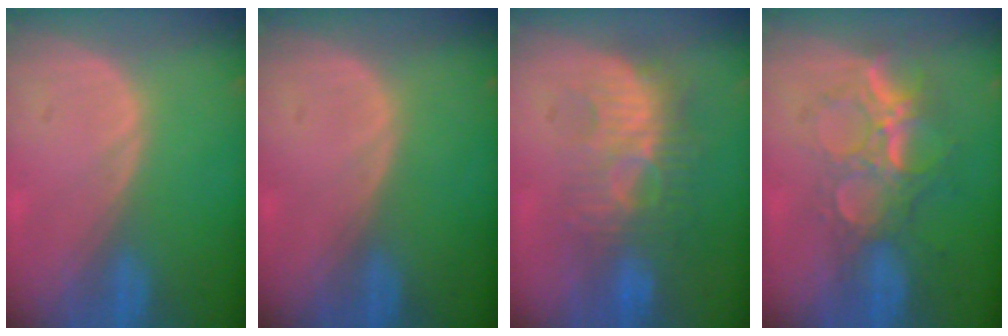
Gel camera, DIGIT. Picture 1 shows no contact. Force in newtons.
{"total": 0.0}
{"total": 9.0, "press": 8.6, "slide": 2.6}
{"total": 8.9, "press": 7.8, "slide": 4.3}